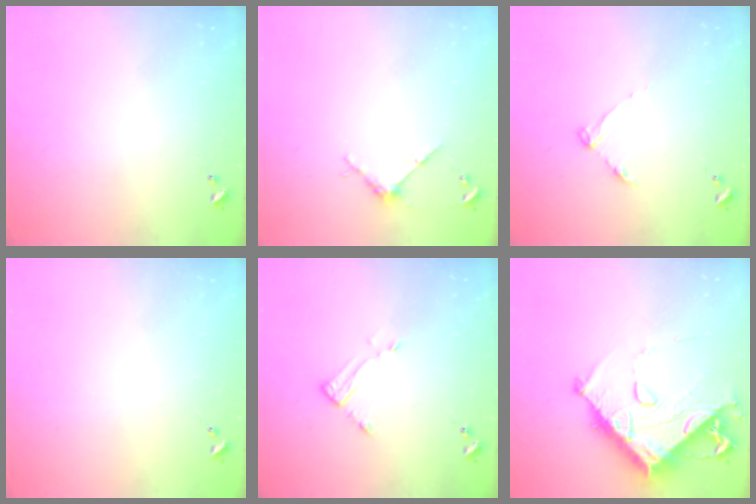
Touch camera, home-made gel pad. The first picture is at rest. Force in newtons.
{"total": 3.8, "press": 3.7, "slide": 0.4}
{"total": 4.0, "press": 4.0, "slide": 0.5}
{"total": 0.0}
{"total": 3.0, "press": 3.0, "slide": 0.3}
{"total": 14.7, "press": 14.6, "slide": 1.5}